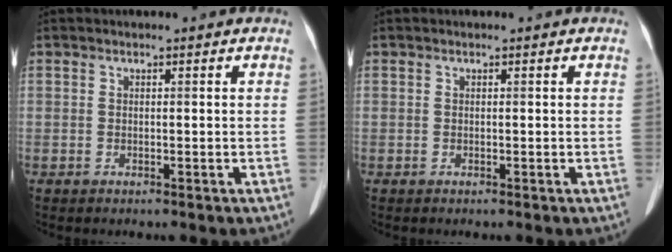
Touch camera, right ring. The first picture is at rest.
{"total": 0.0}